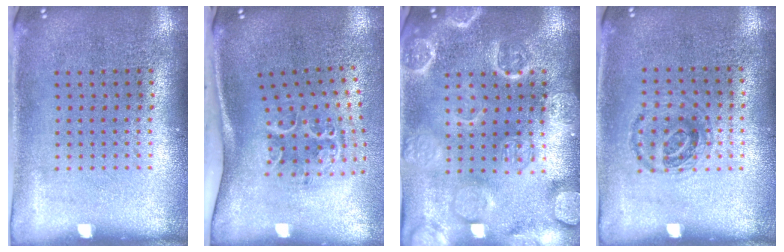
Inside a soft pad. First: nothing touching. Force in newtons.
{"total": 1.6, "press": 1.3, "slide": 1.0}
{"total": 3.6, "press": 3.5, "slide": 0.4}
{"total": 0.9, "press": 0.8, "slide": 0.4}